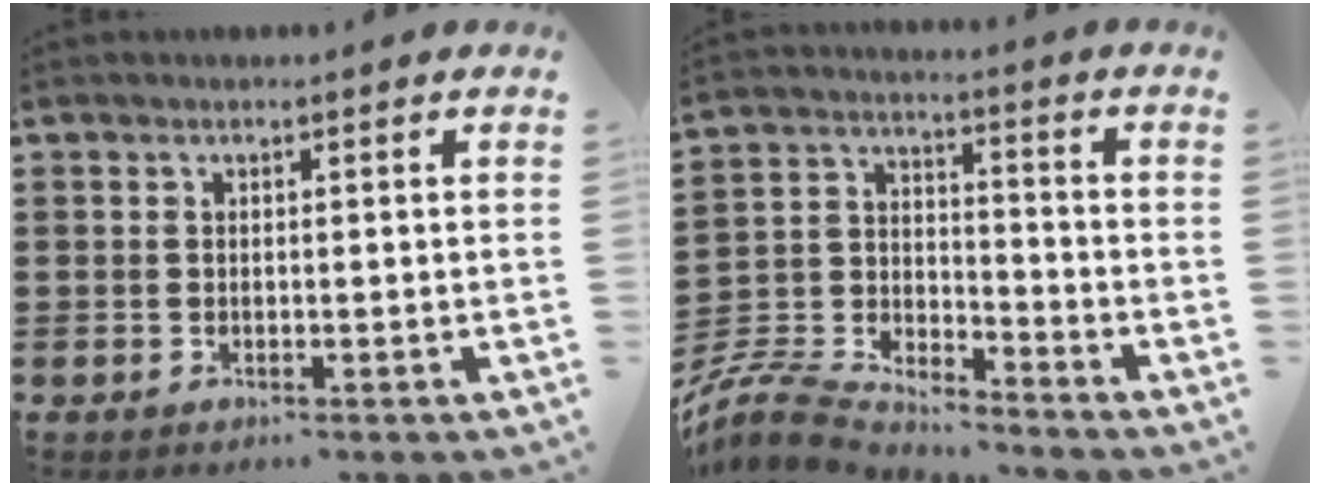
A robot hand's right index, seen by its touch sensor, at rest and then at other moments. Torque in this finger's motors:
{"motor_torque": [-2.14, 0.00, -0.54, -0.21]}